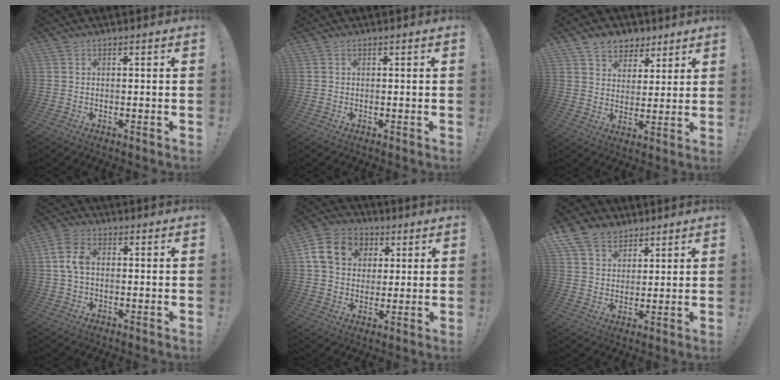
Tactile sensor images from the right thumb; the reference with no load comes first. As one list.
[{"total": 0.0}, {"total": 7.8, "force": [5.1, 5.7, 1.3], "torque": [-0.022, -0.034, 0.103]}, {"total": 7.2, "force": [0.6, 4.4, 5.6], "torque": [-0.116, 0.005, 0.011]}, {"total": 14.6, "force": [4.3, 11.8, 7.3], "torque": [-0.109, 0.000, 0.091]}, {"total": 9.6, "force": [6.5, 6.5, 2.9], "torque": [-0.058, -0.040, 0.130]}]